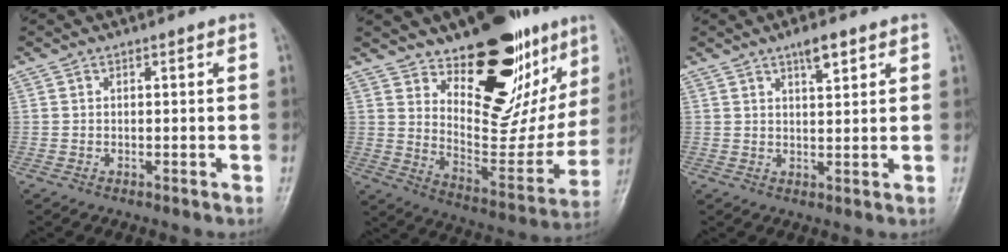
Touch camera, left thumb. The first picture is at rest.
{"total": 25.9, "force": [15.2, 11.9, 17.2], "torque": [-0.190, -0.089, 0.240]}
{"total": 4.0, "force": [2.5, 1.3, 2.9], "torque": [-0.040, -0.012, 0.042]}